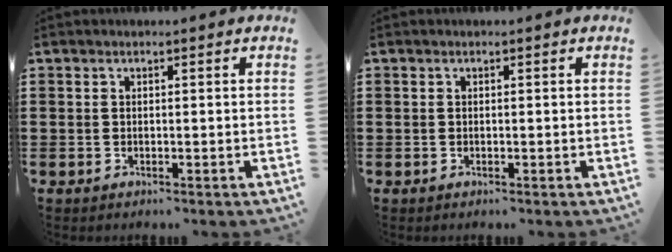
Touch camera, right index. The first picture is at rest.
{"total": 0.0}